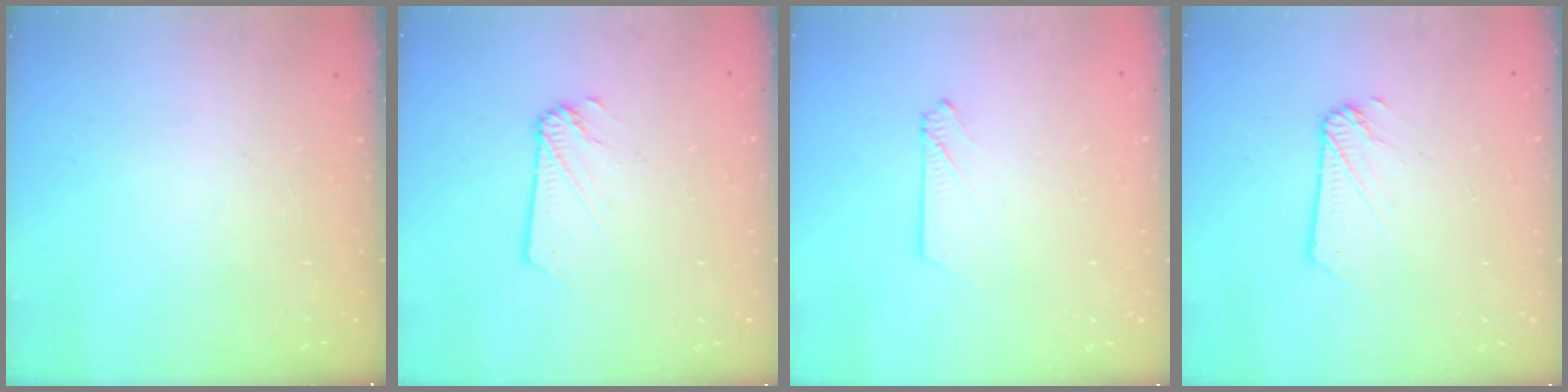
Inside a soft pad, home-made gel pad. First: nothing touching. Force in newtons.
{"total": 1.2, "press": 1.2, "slide": 0.1}
{"total": 2.6, "press": 2.6, "slide": 0.3}
{"total": 1.9, "press": 1.9, "slide": 0.3}